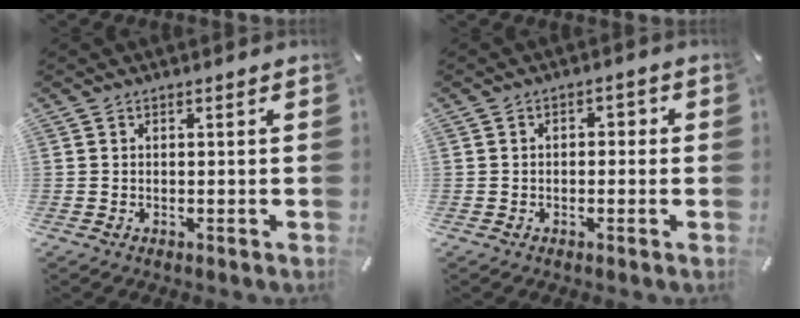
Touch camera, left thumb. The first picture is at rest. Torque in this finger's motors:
{"motor_torque": [-0.03, -0.12, -0.01, 0.02, 0.04]}